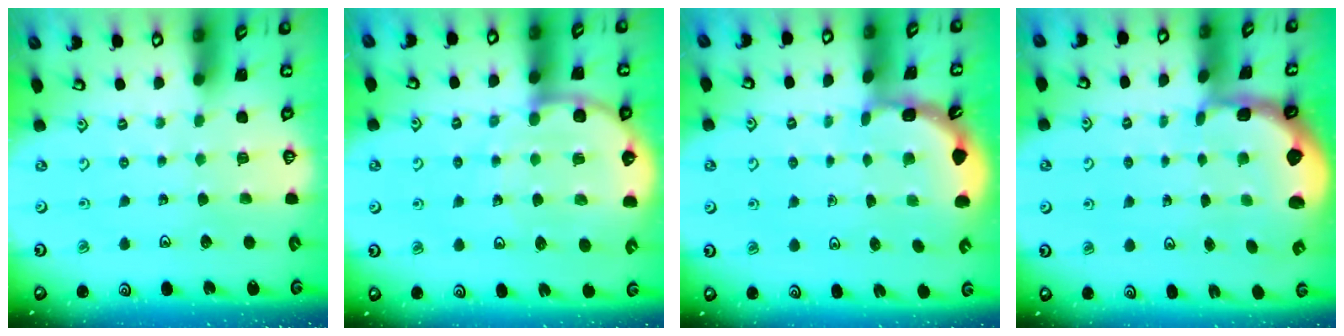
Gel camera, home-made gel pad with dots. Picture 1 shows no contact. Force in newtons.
{"total": 9.3, "press": 9.1, "slide": 2.1}
{"total": 2.2, "press": 2.2, "slide": 0.4}
{"total": 2.4, "press": 1.7, "slide": 1.7}